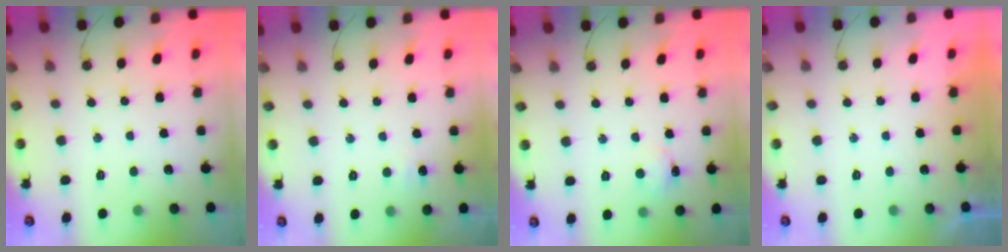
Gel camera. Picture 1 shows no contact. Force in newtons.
{"total": 3.9, "press": 3.8, "slide": 0.5}
{"total": 3.6, "press": 3.5, "slide": 0.4}
{"total": 0.0}